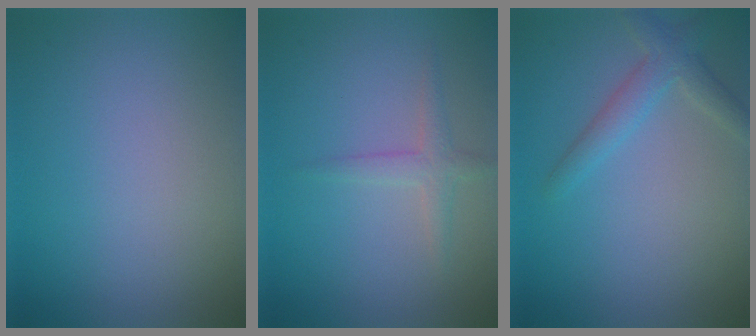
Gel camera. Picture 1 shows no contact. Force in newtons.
{"total": 1.7, "press": 1.7, "slide": 0.0}
{"total": 2.5, "press": 2.5, "slide": 0.1}